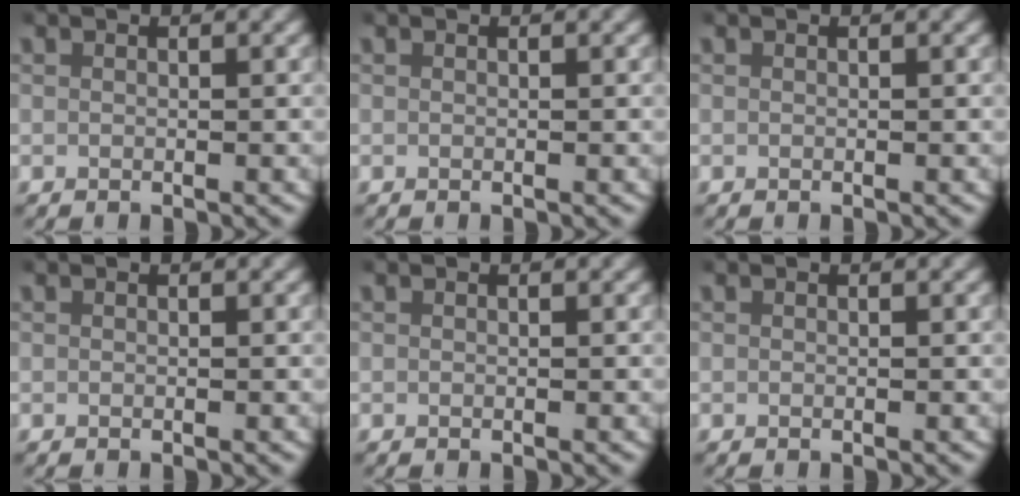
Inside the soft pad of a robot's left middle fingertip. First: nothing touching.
{"total": 0.0}
{"total": 0.0}
{"total": 0.0}
{"total": 0.0}
{"total": 0.0}